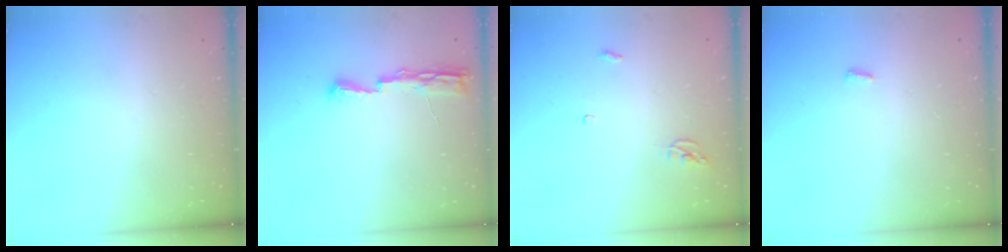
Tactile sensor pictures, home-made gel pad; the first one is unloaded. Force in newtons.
{"total": 7.1, "press": 7.1, "slide": 0.8}
{"total": 3.6, "press": 3.6, "slide": 0.3}
{"total": 2.8, "press": 2.8, "slide": 0.5}